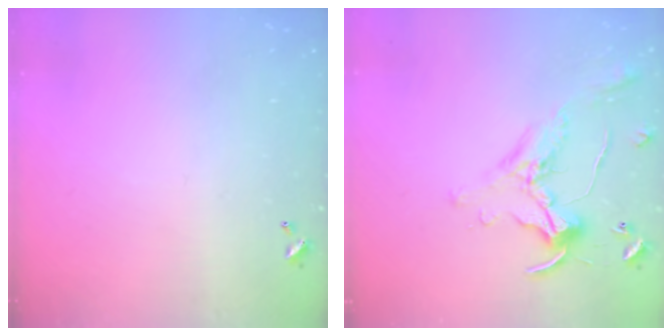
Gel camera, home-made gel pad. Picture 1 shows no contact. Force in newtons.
{"total": 0.7, "press": 0.5, "slide": 0.4}